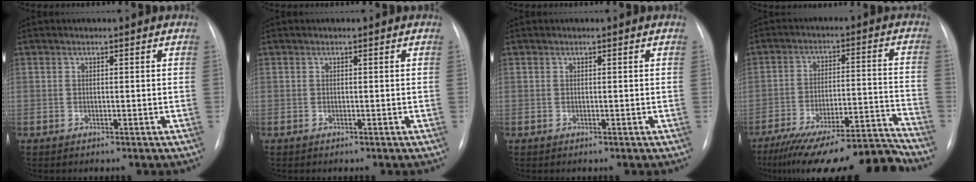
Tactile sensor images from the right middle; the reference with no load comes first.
{"total": 0.0}
{"total": 0.0}
{"total": 20.2, "force": [-18.2, 0.9, 8.8], "torque": [-0.118, 0.009, -0.278]}